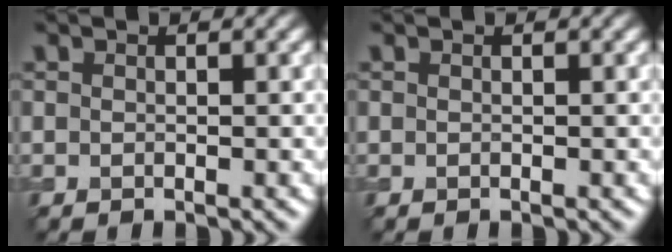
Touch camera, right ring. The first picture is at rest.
{"total": 0.0}